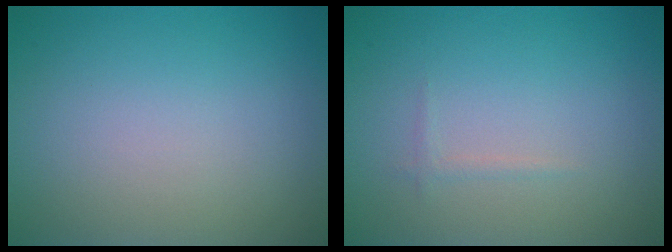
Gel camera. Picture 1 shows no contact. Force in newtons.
{"total": 0.5, "press": 0.5, "slide": 0.1}